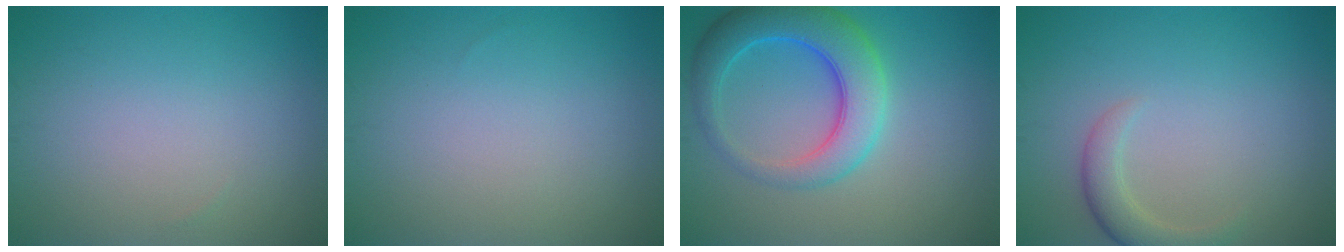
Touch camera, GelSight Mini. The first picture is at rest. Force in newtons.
{"total": 0.0}
{"total": 6.7, "press": 6.7, "slide": 0.4}
{"total": 2.5, "press": 2.5, "slide": 0.2}